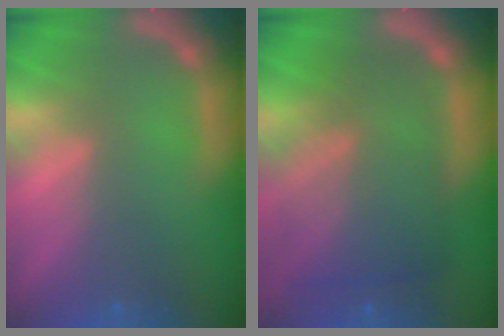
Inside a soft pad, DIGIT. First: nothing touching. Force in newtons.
{"total": 9.0}